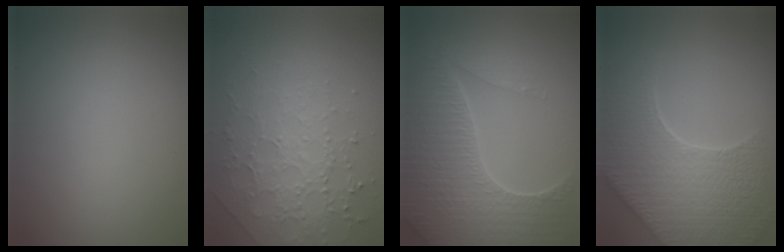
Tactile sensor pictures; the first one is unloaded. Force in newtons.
{"total": 3.0, "press": 2.8, "slide": 1.1}
{"total": 7.5, "press": 5.6, "slide": 5.0}
{"total": 9.2, "press": 6.4, "slide": 6.6}